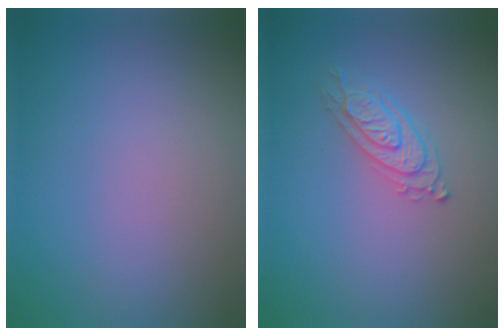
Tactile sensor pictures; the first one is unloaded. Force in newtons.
{"total": 2.4, "press": 2.4, "slide": 0.3}